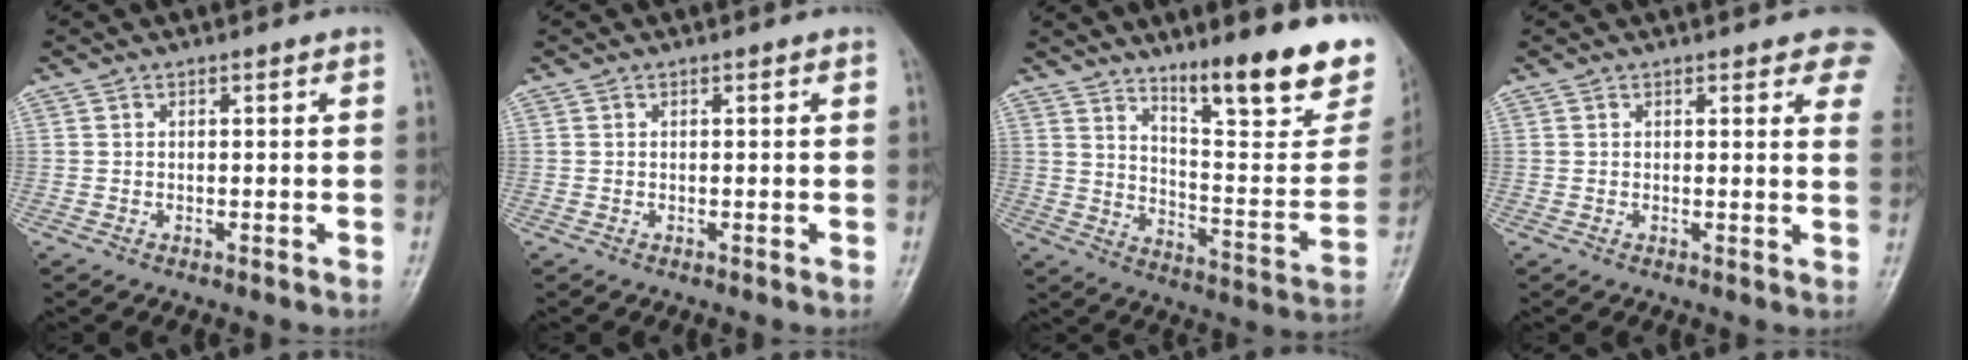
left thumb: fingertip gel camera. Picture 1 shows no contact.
{"total": 0.0}
{"total": 23.0, "force": [15.0, 5.5, 16.6], "torque": [-0.190, -0.089, 0.228]}
{"total": 8.9, "force": [6.1, 2.5, 5.9], "torque": [-0.038, -0.018, 0.057]}